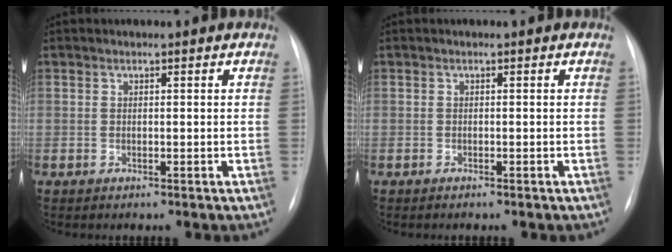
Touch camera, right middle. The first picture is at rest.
{"total": 0.6, "force": [-0.5, 0.1, 0.3], "torque": [-0.012, -0.002, -0.006]}